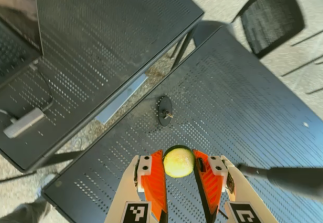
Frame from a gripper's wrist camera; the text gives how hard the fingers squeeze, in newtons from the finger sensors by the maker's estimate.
{"total": 9.6, "left": 9.9, "right": 9.4}